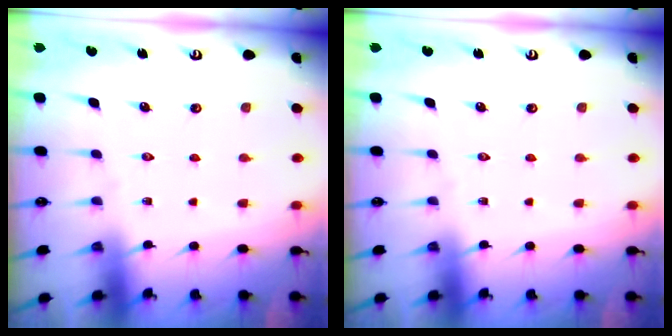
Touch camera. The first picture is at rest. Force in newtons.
{"total": 0.0}